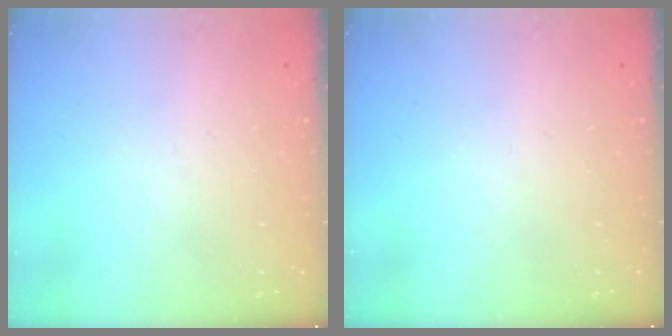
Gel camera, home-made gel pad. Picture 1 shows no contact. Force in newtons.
{"total": 0.0}